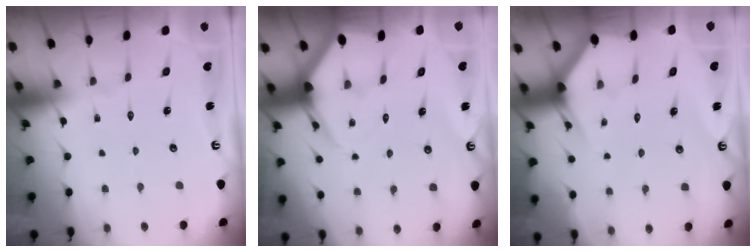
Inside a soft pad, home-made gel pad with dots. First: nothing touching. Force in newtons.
{"total": 5.4, "press": 5.4, "slide": 0.6}
{"total": 3.0, "press": 3.0, "slide": 0.1}